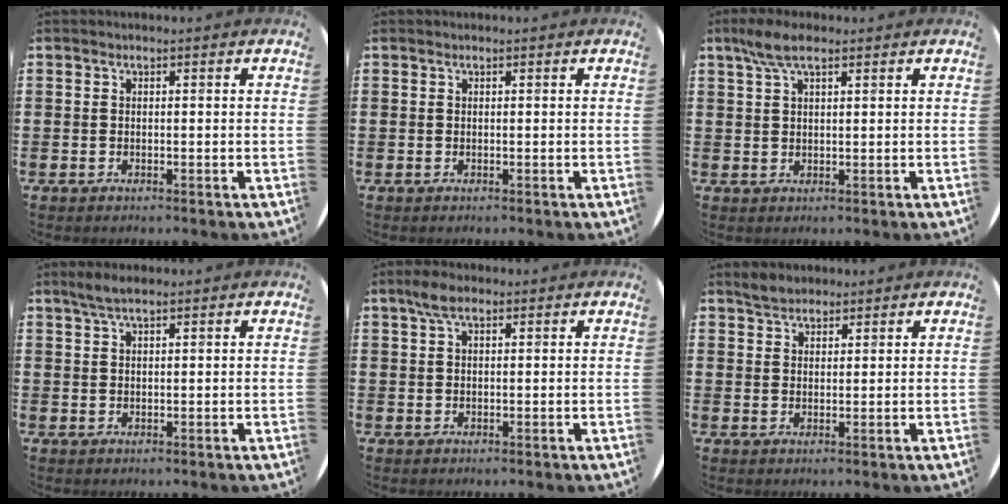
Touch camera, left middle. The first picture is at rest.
{"total": 0.0}
{"total": 4.3, "force": [2.8, 1.4, 3.0], "torque": [-0.064, 0.007, 0.049]}
{"total": 2.4, "force": [1.9, 0.5, 1.4], "torque": [-0.030, 0.005, 0.034]}
{"total": 3.0, "force": [1.8, 1.3, 2.0], "torque": [-0.043, 0.008, 0.031]}
{"total": 2.7, "force": [2.5, 1.0, 0.3], "torque": [-0.002, 0.002, 0.047]}